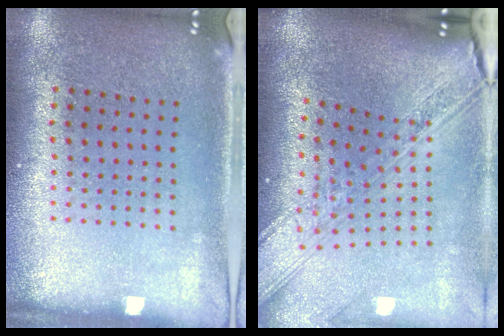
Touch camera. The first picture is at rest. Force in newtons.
{"total": 3.8, "press": 2.8, "slide": 2.6}